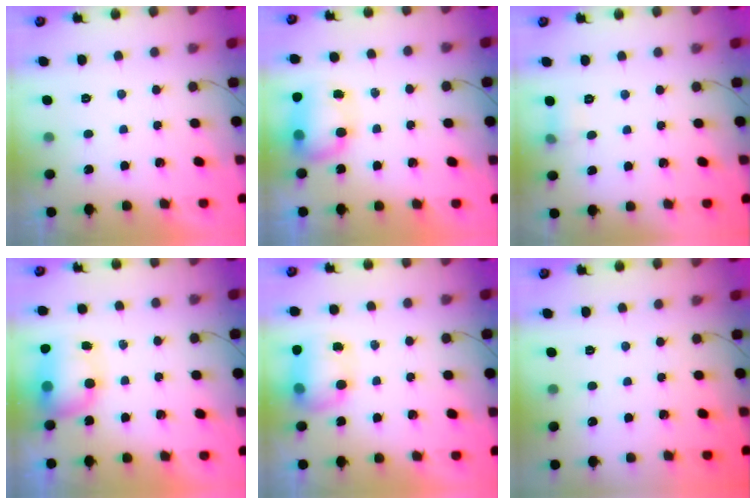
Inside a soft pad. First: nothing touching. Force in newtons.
{"total": 8.3, "press": 8.3, "slide": 0.9}
{"total": 4.7, "press": 4.3, "slide": 1.8}
{"total": 9.1, "press": 8.7, "slide": 2.6}
{"total": 11.2, "press": 9.4, "slide": 6.2}
{"total": 0.0}